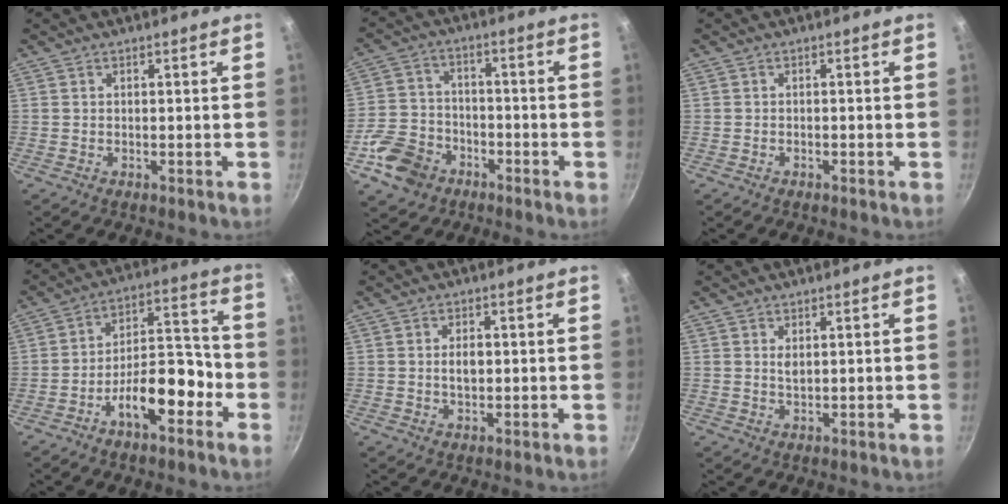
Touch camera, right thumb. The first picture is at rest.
{"total": 10.8, "force": [-5.4, 8.0, 4.7], "torque": [-0.076, 0.038, -0.107]}
{"total": 0.6, "force": [-0.4, 0.3, 0.2], "torque": [-0.010, 0.007, -0.008]}
{"total": 13.2, "force": [-6.4, 6.0, 9.8], "torque": [-0.120, 0.068, -0.106]}
{"total": 3.2, "force": [0.1, 1.9, 2.6], "torque": [-0.035, 0.005, 0.000]}
{"total": 1.6, "force": [0.6, 0.8, 1.3], "torque": [-0.024, -0.001, 0.012]}